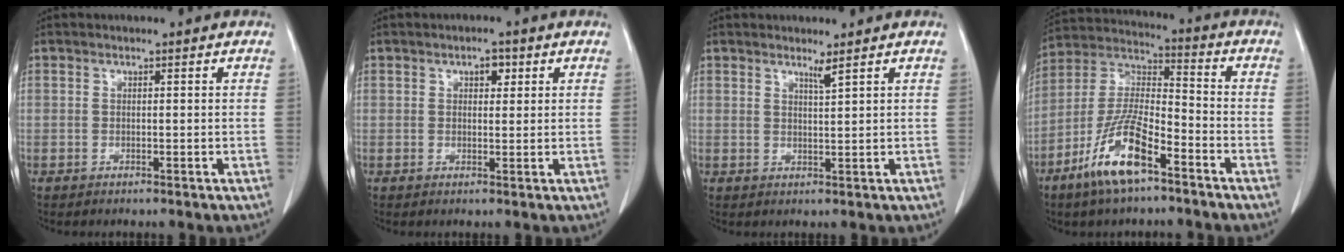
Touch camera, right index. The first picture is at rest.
{"total": 2.2, "force": [1.1, 1.2, 1.5], "torque": [-0.018, 0.002, 0.015]}
{"total": 1.6, "force": [1.3, -0.5, 0.8], "torque": [-0.017, -0.012, 0.025]}
{"total": 12.9, "force": [-7.4, 3.5, 10.0], "torque": [-0.210, -0.006, -0.140]}